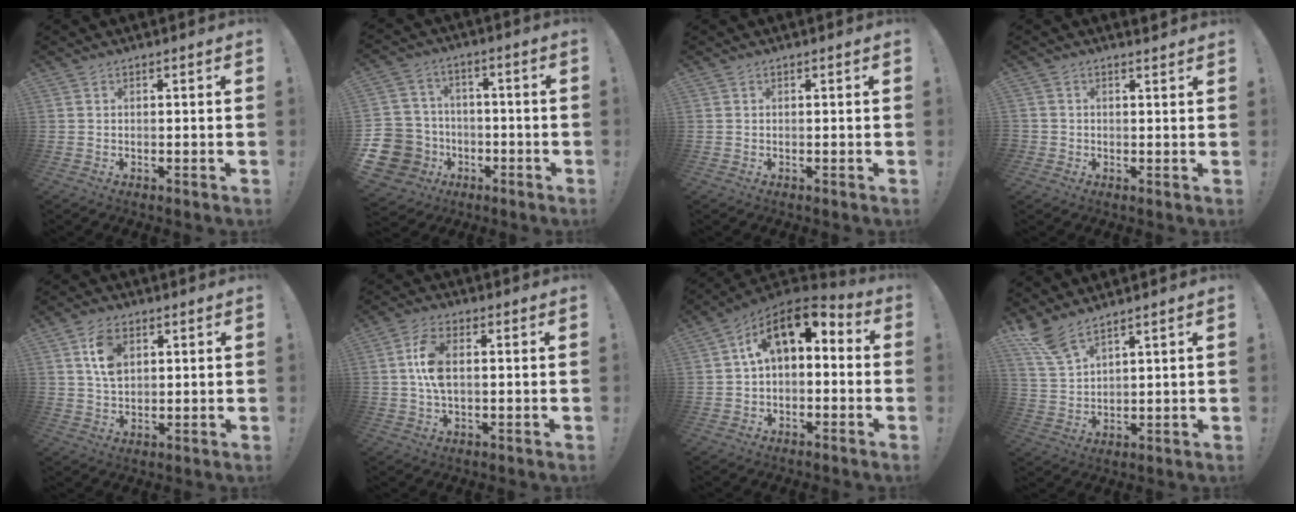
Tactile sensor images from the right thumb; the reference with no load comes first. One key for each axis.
{"total": 13.6, "fx": -4.2, "fy": 12.1, "fz": 4.7, "tx": -0.109, "ty": 0.032, "tz": -0.059}
{"total": 0.0}
{"total": 1.8, "fx": 1.2, "fy": 1.4, "fz": 0.3, "tx": 0.001, "ty": -0.005, "tz": 0.023}
{"total": 7.6, "fx": 2.5, "fy": 4.8, "fz": 5.3, "tx": -0.089, "ty": 0.002, "tz": 0.049}
{"total": 8.4, "fx": 0.6, "fy": 4.1, "fz": 7.3, "tx": -0.138, "ty": -0.002, "tz": 0.009}
{"total": 11.7, "fx": 3.4, "fy": 6.9, "fz": 8.9, "tx": -0.137, "ty": 0.001, "tz": 0.066}
{"total": 7.7, "fx": 6.1, "fy": 2.0, "fz": 4.2, "tx": -0.083, "ty": -0.030, "tz": 0.116}